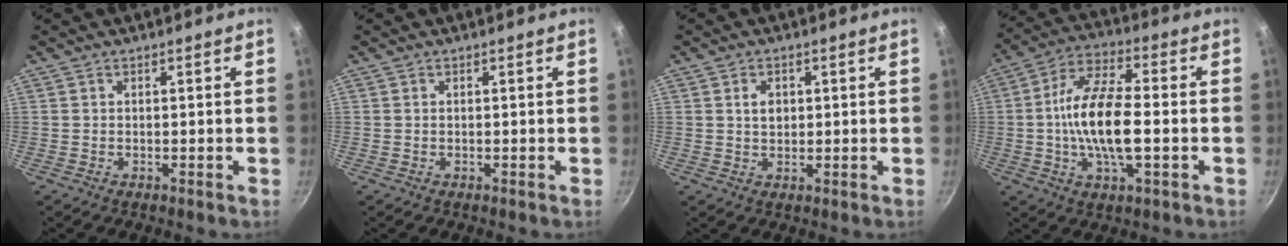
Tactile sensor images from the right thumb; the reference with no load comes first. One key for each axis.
{"total": 0.0}
{"total": 2.8, "fx": 0.7, "fy": 2.1, "fz": 1.8, "tx": -0.020, "ty": -0.001, "tz": 0.012}
{"total": 15.1, "fx": -1.5, "fy": 5.9, "fz": 13.8, "tx": -0.253, "ty": 0.025, "tz": -0.040}